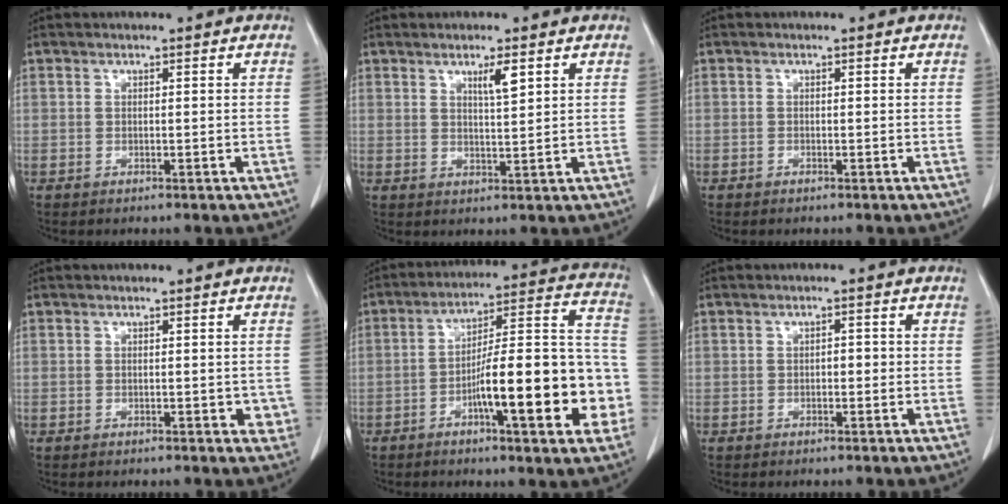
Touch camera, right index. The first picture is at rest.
{"total": 3.2, "force": [1.7, 0.3, 2.7], "torque": [-0.048, -0.004, 0.031]}
{"total": 0.0}
{"total": 2.0, "force": [-0.2, 1.3, 1.6], "torque": [-0.002, 0.003, -0.002]}
{"total": 20.1, "force": [-5.8, 3.6, 18.9], "torque": [-0.223, 0.032, -0.077]}
{"total": 1.4, "force": [-0.2, 0.7, 1.2], "torque": [-0.013, 0.005, -0.004]}